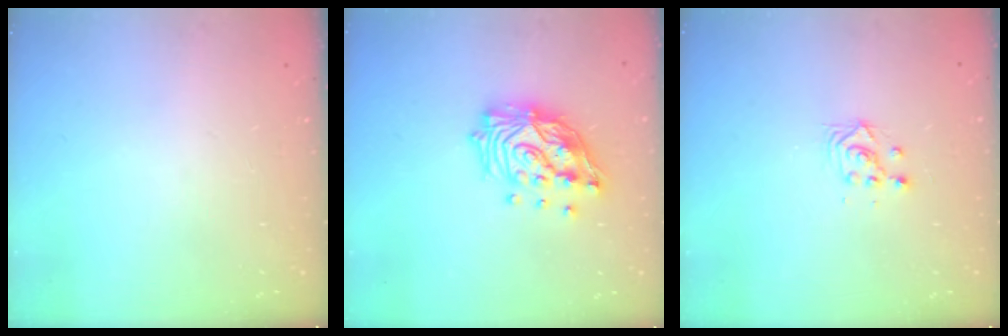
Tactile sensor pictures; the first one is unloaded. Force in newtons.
{"total": 16.7, "press": 16.6, "slide": 1.1}
{"total": 2.8, "press": 2.8, "slide": 0.2}